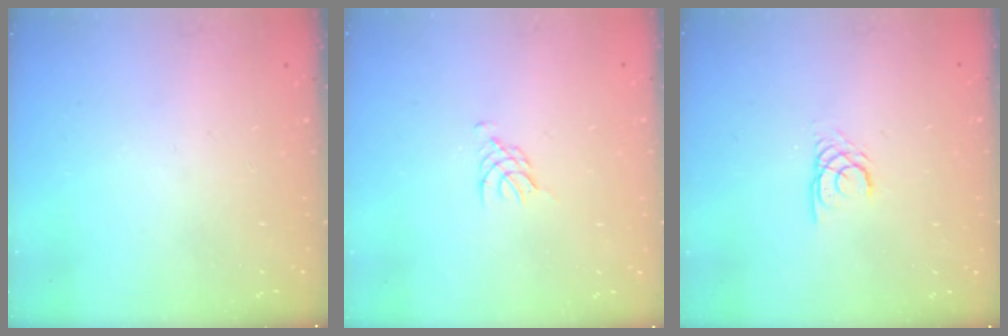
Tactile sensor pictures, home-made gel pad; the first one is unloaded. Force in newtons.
{"total": 2.8, "press": 2.8, "slide": 0.5}
{"total": 2.0, "press": 2.0, "slide": 0.1}